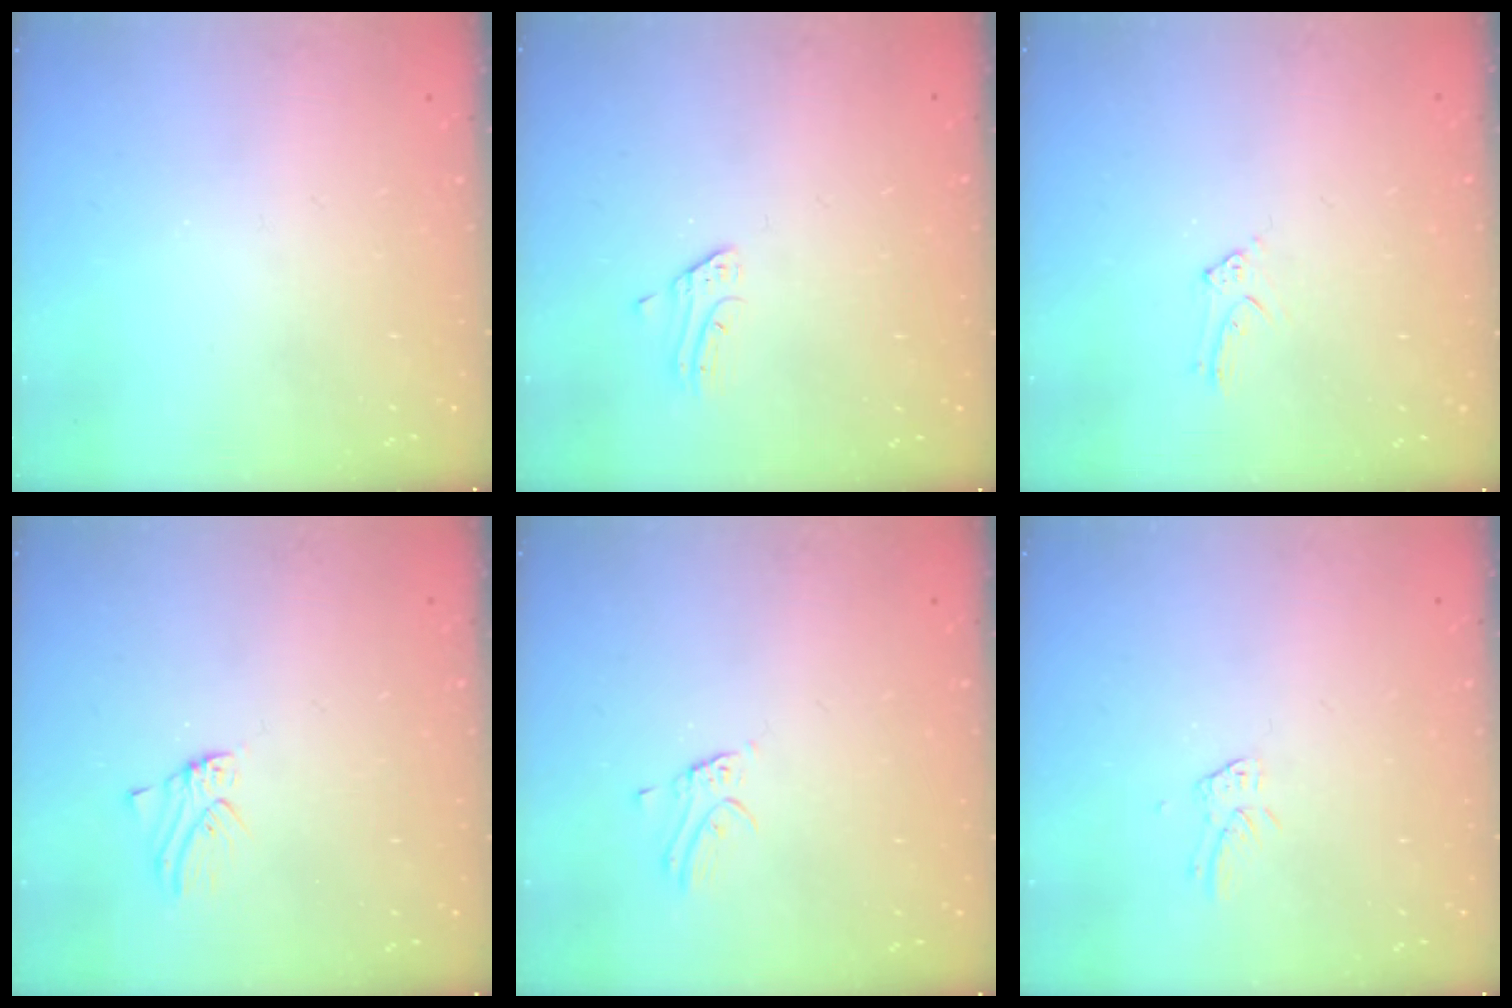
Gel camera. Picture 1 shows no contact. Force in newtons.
{"total": 2.4, "press": 2.4, "slide": 0.2}
{"total": 5.9, "press": 5.9, "slide": 0.6}
{"total": 0.9, "press": 0.9, "slide": 0.1}
{"total": 1.8, "press": 1.8, "slide": 0.1}
{"total": 3.8, "press": 3.7, "slide": 0.3}